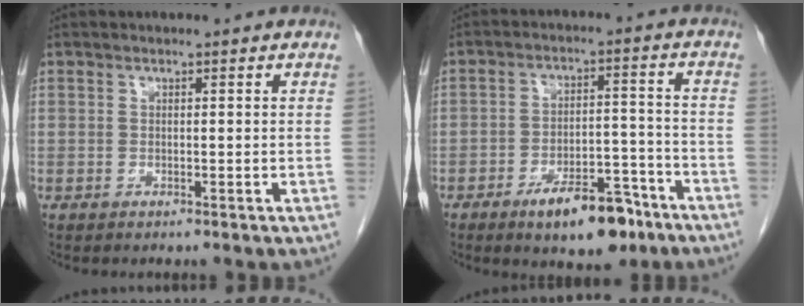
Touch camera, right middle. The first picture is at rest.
{"total": 10.0, "force": [-6.5, 3.8, 6.6], "torque": [-0.095, 0.009, -0.099]}